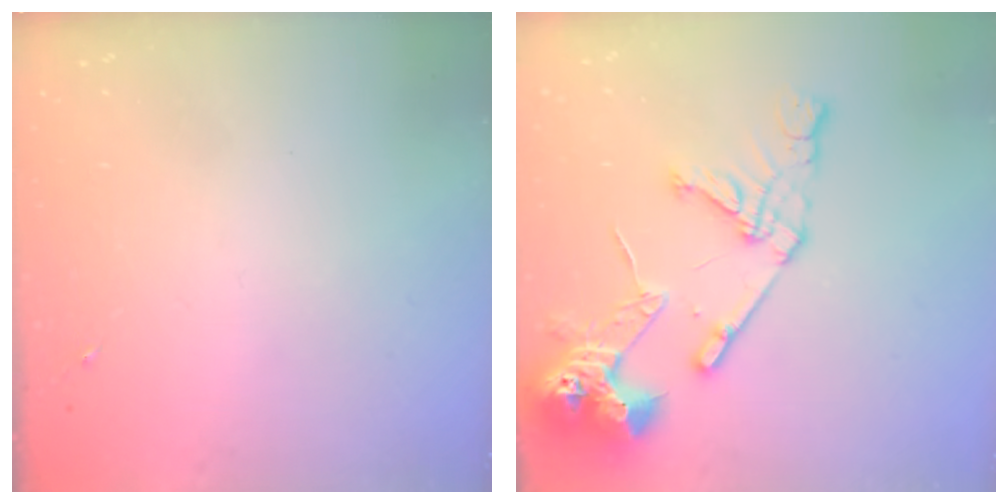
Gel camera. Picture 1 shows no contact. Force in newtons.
{"total": 17.1, "press": 17.0, "slide": 2.1}